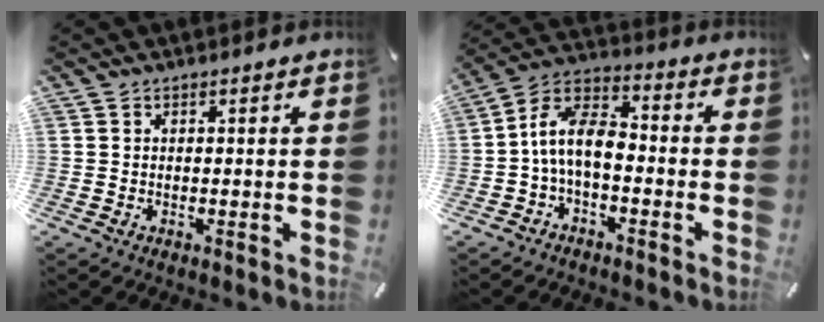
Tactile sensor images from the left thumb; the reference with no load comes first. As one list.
[{"total": 10.2, "force": [-2.2, 5.7, 8.1], "torque": [-0.170, 0.010, -0.041]}]